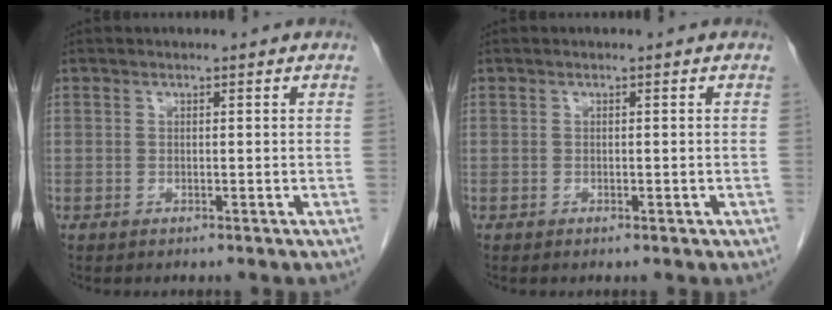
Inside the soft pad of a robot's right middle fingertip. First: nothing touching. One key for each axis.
{"total": 0.6, "fx": -0.3, "fy": 0.2, "fz": 0.5, "tx": -0.010, "ty": -0.001, "tz": -0.003}